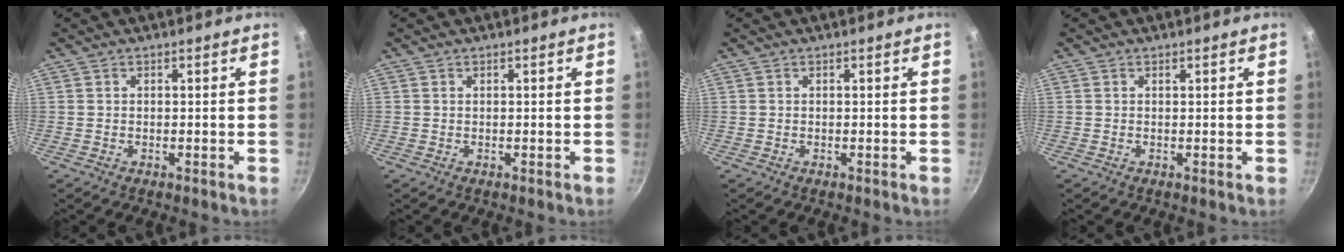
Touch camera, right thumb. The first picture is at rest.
{"total": 0.0}
{"total": 0.0}
{"total": 0.0}